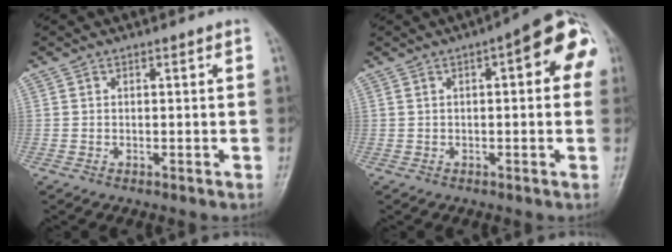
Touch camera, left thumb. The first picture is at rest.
{"total": 10.2, "force": [2.5, 3.6, 9.2], "torque": [-0.093, 0.026, 0.019]}